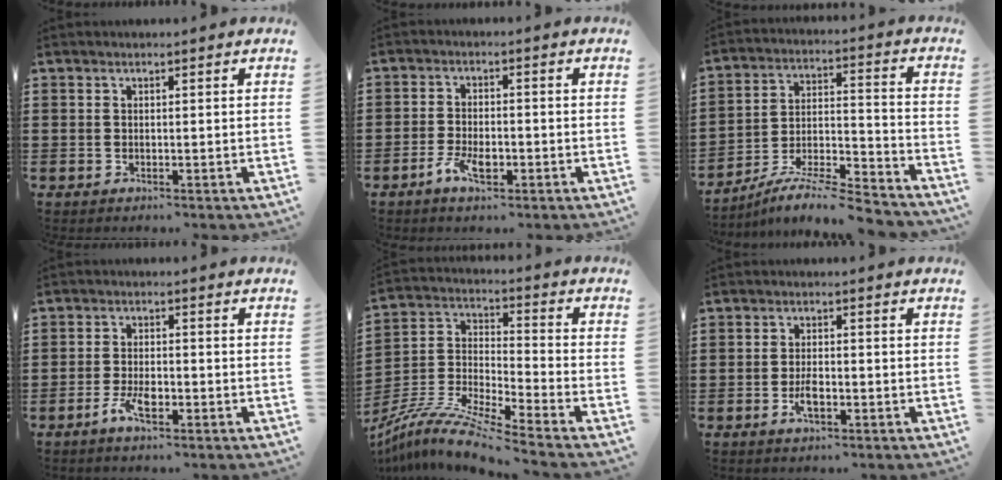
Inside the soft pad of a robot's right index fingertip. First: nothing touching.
{"total": 4.3, "force": [-2.1, 1.8, 3.3], "torque": [-0.075, -0.002, -0.043]}
{"total": 8.3, "force": [-7.7, 0.5, 3.1], "torque": [-0.055, 0.005, -0.157]}
{"total": 4.1, "force": [-2.0, 1.6, 3.2], "torque": [-0.074, -0.002, -0.041]}
{"total": 9.0, "force": [-8.0, 0.3, 4.1], "torque": [-0.091, -0.005, -0.165]}
{"total": 3.2, "force": [-1.2, 1.3, 2.7], "torque": [-0.055, 0.000, -0.023]}